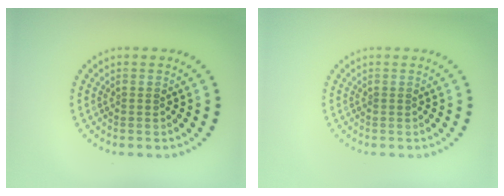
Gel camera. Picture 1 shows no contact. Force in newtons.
{"total": 0.0}